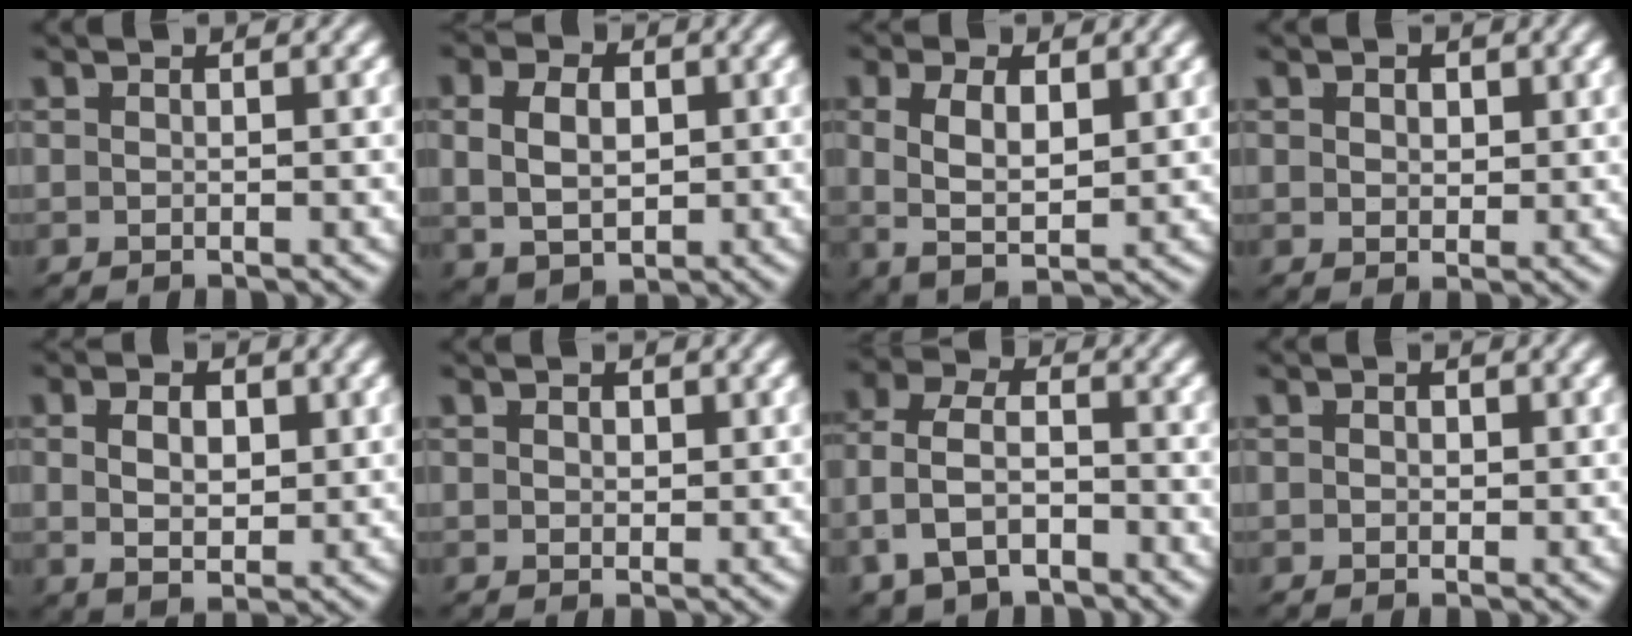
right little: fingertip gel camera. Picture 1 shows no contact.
{"total": 6.0, "force": [0.0, 4.6, 3.8], "torque": [-0.062, -0.014, 0.009]}
{"total": 6.5, "force": [0.3, 4.6, 4.6], "torque": [-0.089, -0.008, 0.008]}
{"total": 1.3, "force": [0.6, 0.7, 0.9], "torque": [-0.007, -0.012, 0.022]}
{"total": 3.5, "force": [0.4, 1.9, 2.9], "torque": [-0.037, -0.010, 0.017]}
{"total": 1.0, "force": [0.5, 0.5, 0.7], "torque": [-0.003, -0.009, 0.016]}
{"total": 6.1, "force": [-2.0, 4.6, 3.5], "torque": [-0.083, -0.025, -0.028]}
{"total": 0.7, "force": [0.0, 0.6, 0.4], "torque": [0.001, -0.002, 0.001]}